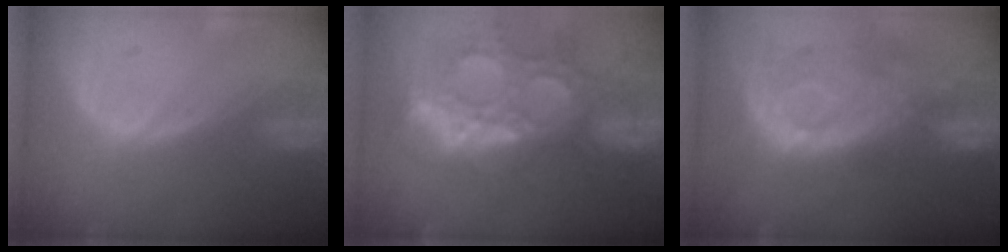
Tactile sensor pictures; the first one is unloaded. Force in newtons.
{"total": 14.8, "press": 12.3, "slide": 8.2}
{"total": 10.6, "press": 9.9, "slide": 3.9}